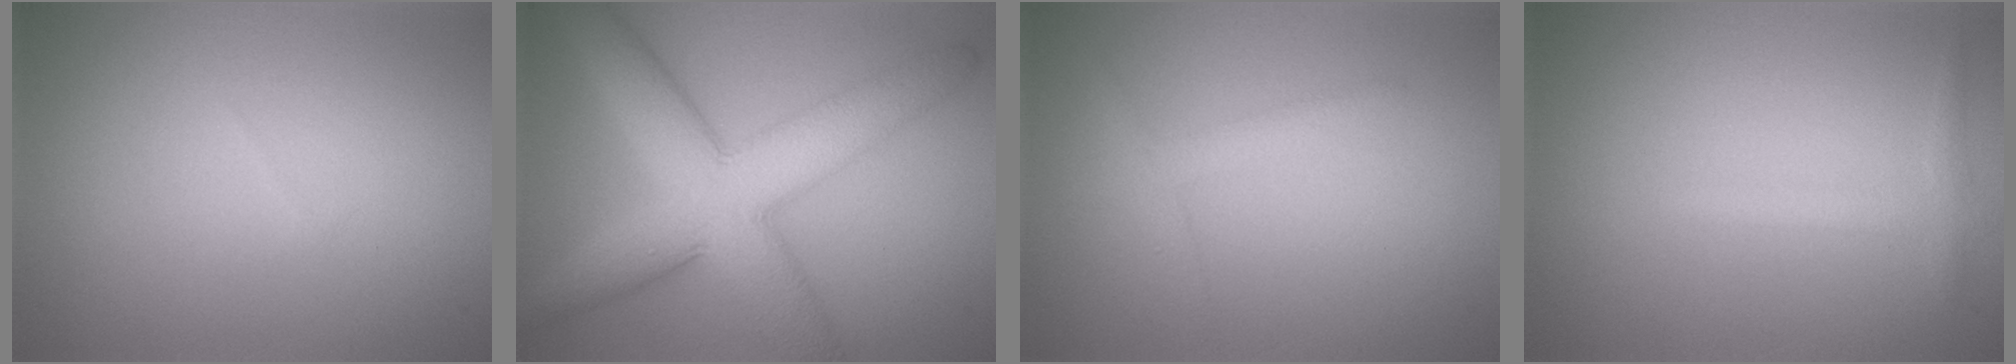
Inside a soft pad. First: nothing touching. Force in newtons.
{"total": 9.5, "press": 9.5, "slide": 0.2}
{"total": 1.6, "press": 1.6, "slide": 0.0}
{"total": 1.5, "press": 1.5, "slide": 0.2}